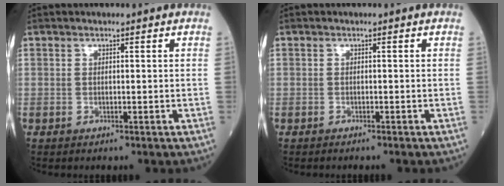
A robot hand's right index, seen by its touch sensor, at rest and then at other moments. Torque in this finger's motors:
{"motor_torque": [-0.16, -0.11, -0.78, -0.21]}